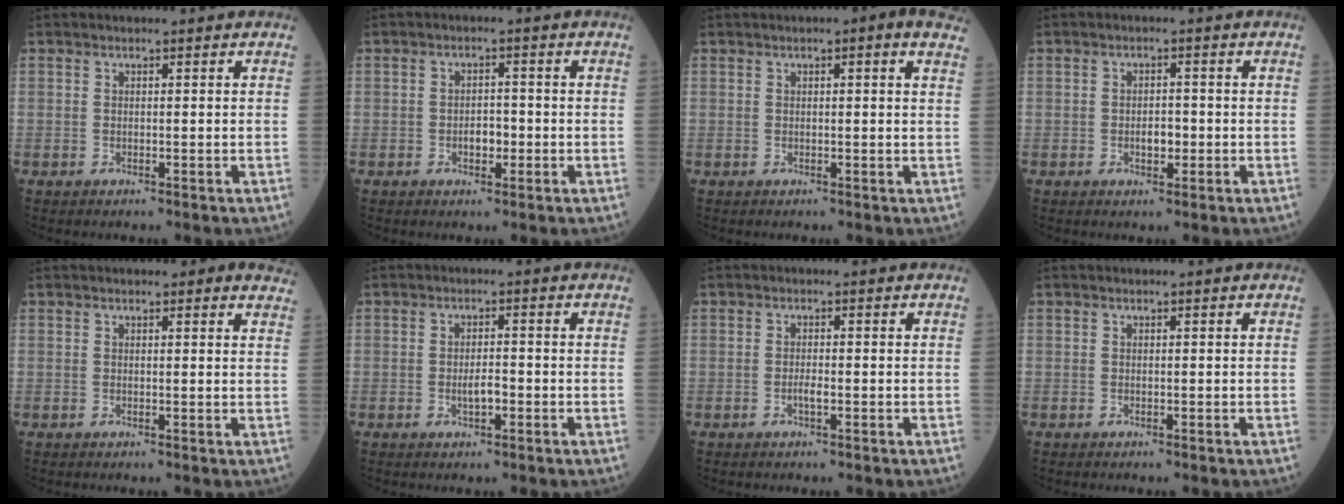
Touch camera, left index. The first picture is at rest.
{"total": 2.9, "force": [-0.8, 1.7, 2.2], "torque": [-0.034, 0.005, -0.008]}
{"total": 5.9, "force": [4.0, 1.2, 4.2], "torque": [-0.048, 0.019, 0.041]}
{"total": 2.6, "force": [-0.6, 1.5, 2.1], "torque": [-0.033, 0.002, -0.004]}
{"total": 5.8, "force": [5.3, 1.7, 1.5], "torque": [0.000, 0.002, 0.042]}
{"total": 2.6, "force": [-0.8, 1.1, 2.3], "torque": [-0.042, 0.001, -0.010]}
{"total": 1.4, "force": [-0.4, 0.4, 1.3], "torque": [-0.026, 0.000, -0.006]}
{"total": 0.0}